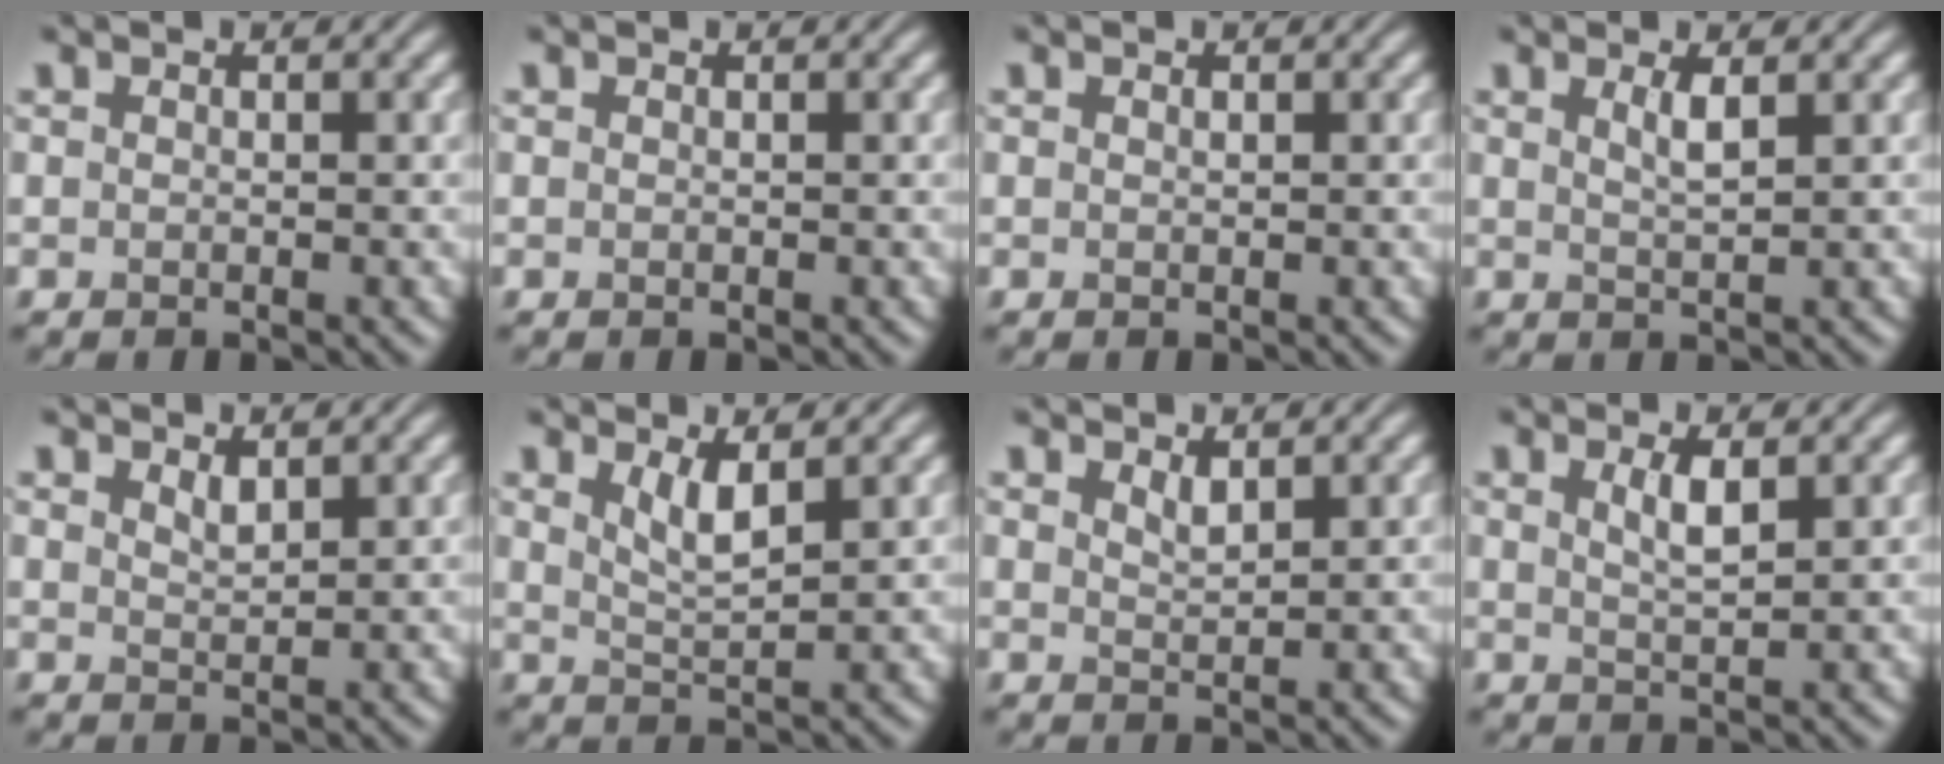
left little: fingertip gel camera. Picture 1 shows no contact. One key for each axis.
{"total": 0.0}
{"total": 0.0}
{"total": 1.8, "fx": 0.8, "fy": 0.4, "fz": 1.5, "tx": -0.025, "ty": 0.000, "tz": 0.012}
{"total": 1.2, "fx": 1.0, "fy": 0.3, "fz": 0.6, "tx": -0.014, "ty": -0.001, "tz": 0.021}
{"total": 2.5, "fx": 1.4, "fy": 0.6, "fz": 2.0, "tx": -0.037, "ty": -0.008, "tz": 0.030}
{"total": 1.4, "fx": 1.1, "fy": 0.3, "fz": 0.7, "tx": -0.015, "ty": -0.002, "tz": 0.022}
{"total": 2.2, "fx": 1.0, "fy": 0.5, "fz": 1.9, "tx": -0.034, "ty": -0.001, "tz": 0.018}